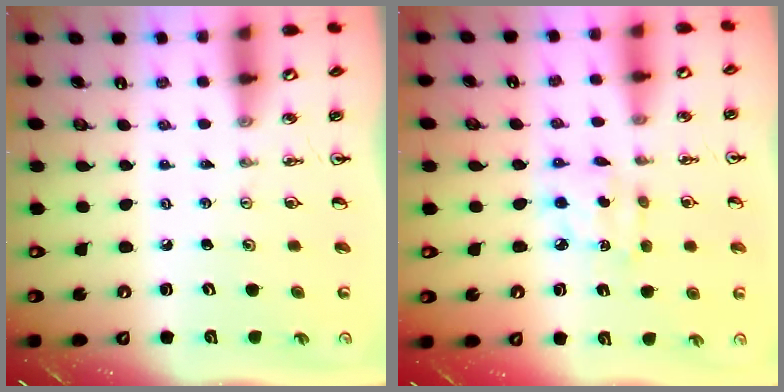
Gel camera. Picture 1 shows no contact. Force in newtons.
{"total": 4.3, "press": 4.3, "slide": 0.1}